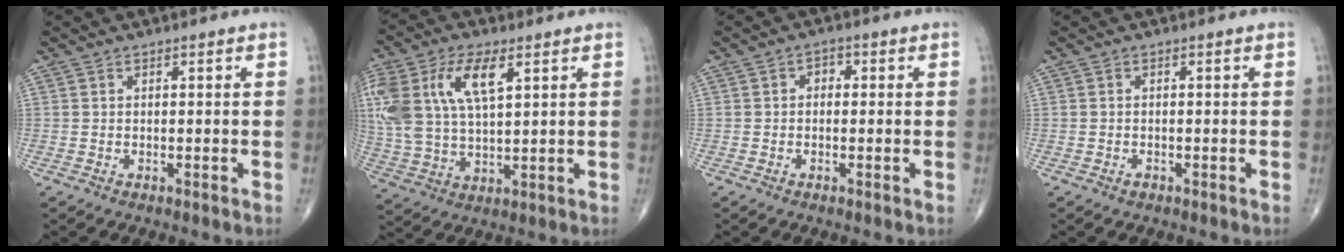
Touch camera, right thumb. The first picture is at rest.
{"total": 17.6, "force": [6.4, 8.6, 13.9], "torque": [-0.313, 0.002, 0.125]}
{"total": 1.8, "force": [0.0, 1.4, 1.2], "torque": [0.000, 0.007, -0.009]}
{"total": 0.7, "force": [-0.5, 0.4, 0.3], "torque": [-0.001, 0.002, -0.010]}